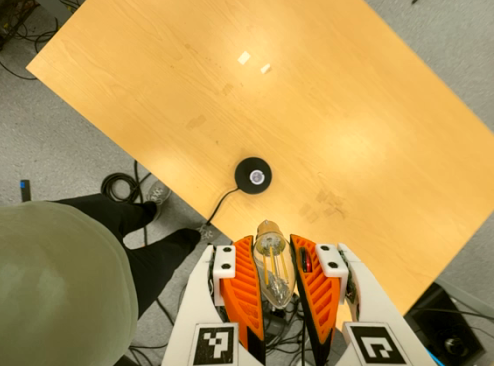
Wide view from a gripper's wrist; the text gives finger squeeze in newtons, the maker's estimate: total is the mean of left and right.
{"total": 20.2, "left": 22.4, "right": 18.0}